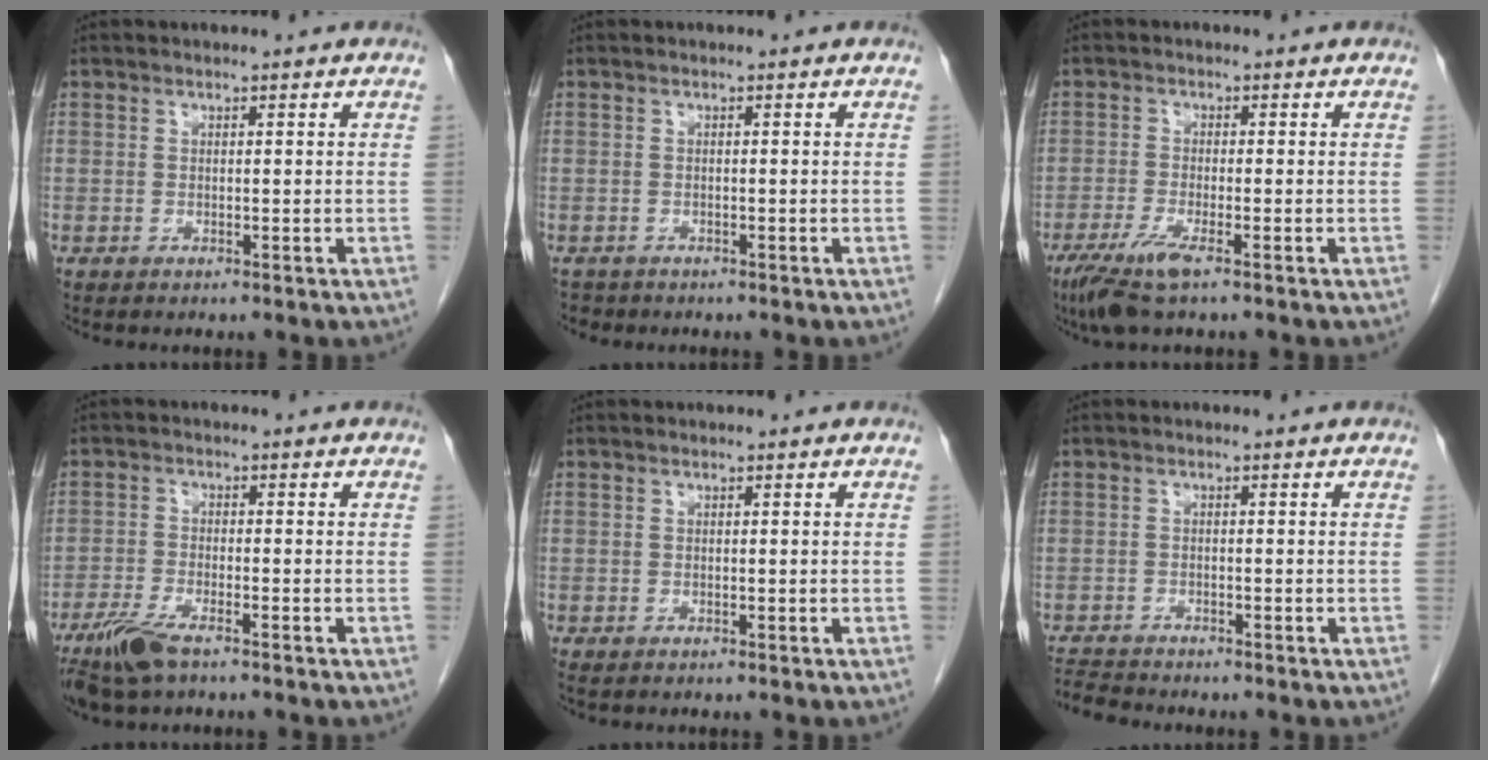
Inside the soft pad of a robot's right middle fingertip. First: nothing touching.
{"total": 1.1, "force": [-1.0, 0.6, -0.1], "torque": [-0.007, -0.001, -0.017]}
{"total": 5.3, "force": [-3.3, 0.4, 4.1], "torque": [-0.087, -0.016, -0.064]}
{"total": 6.2, "force": [-4.4, 1.4, 4.2], "torque": [-0.090, -0.013, -0.080]}
{"total": 0.0}
{"total": 3.3, "force": [-3.3, -0.1, 0.0], "torque": [-0.001, -0.017, -0.061]}